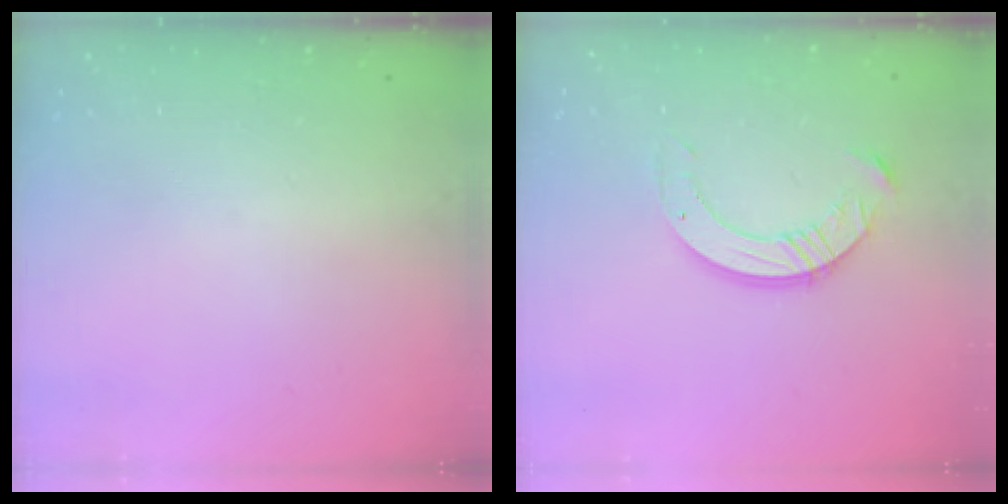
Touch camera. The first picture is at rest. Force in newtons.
{"total": 10.5, "press": 10.4, "slide": 0.9}